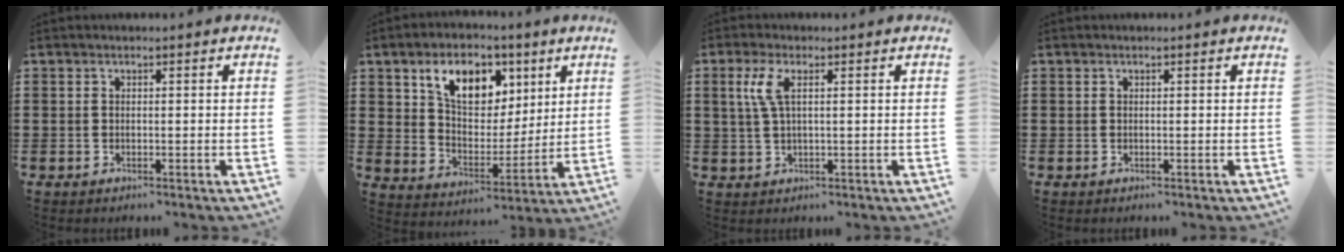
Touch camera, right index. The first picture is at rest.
{"total": 9.4, "force": [5.2, 6.0, 5.0], "torque": [-0.103, 0.000, 0.089]}
{"total": 4.2, "force": [1.4, 1.4, 3.7], "torque": [-0.086, 0.006, 0.019]}
{"total": 0.0}